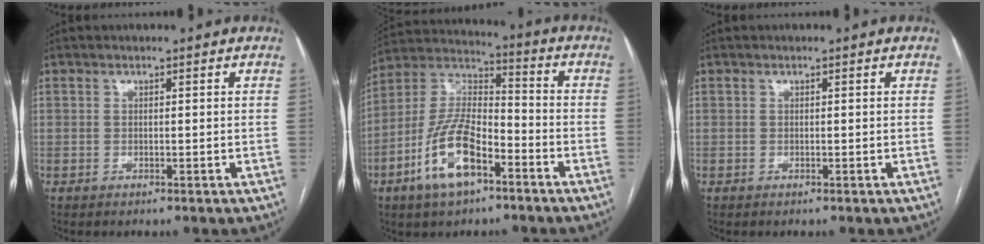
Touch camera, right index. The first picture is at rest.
{"total": 14.0, "force": [-6.7, 5.7, 10.9], "torque": [-0.232, 0.012, -0.121]}
{"total": 0.0}